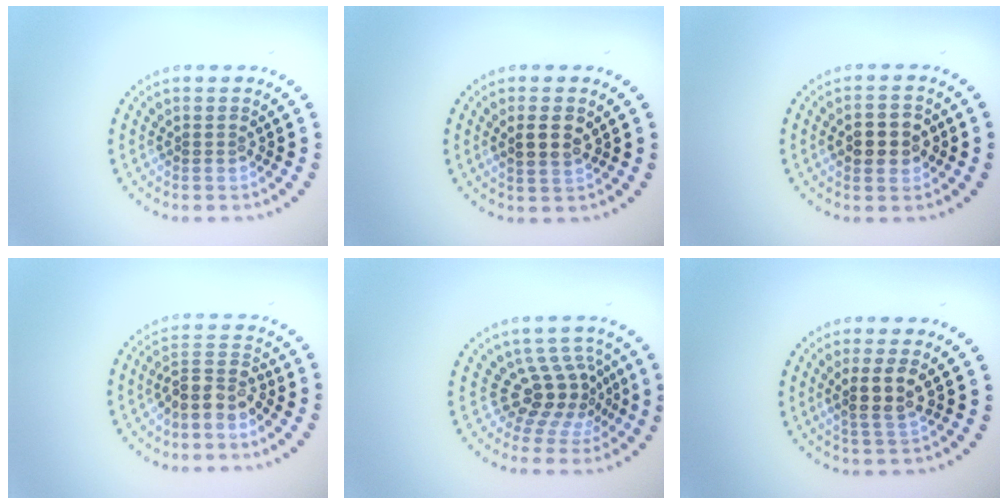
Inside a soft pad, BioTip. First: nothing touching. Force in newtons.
{"total": 2.3, "press": 2.2, "slide": 0.5}
{"total": 3.3, "press": 3.3, "slide": 0.1}
{"total": 3.1, "press": 2.4, "slide": 1.9}
{"total": 4.1, "press": 2.9, "slide": 2.9}
{"total": 2.7, "press": 2.5, "slide": 1.2}